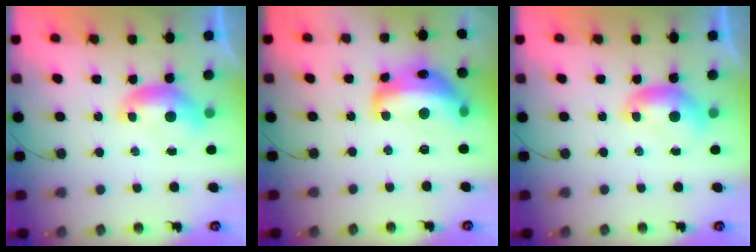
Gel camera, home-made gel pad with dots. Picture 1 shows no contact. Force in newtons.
{"total": 11.6, "press": 11.5, "slide": 1.2}
{"total": 0.0}